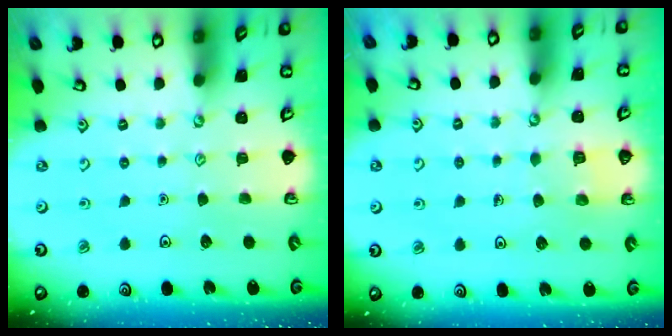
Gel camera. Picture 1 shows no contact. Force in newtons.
{"total": 3.0, "press": 3.0, "slide": 0.2}